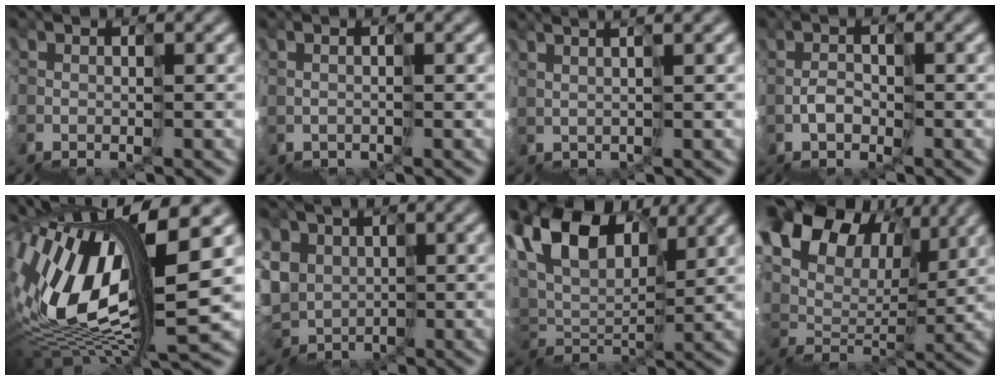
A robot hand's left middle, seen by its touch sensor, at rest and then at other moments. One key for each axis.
{"total": 1.9, "fx": 0.7, "fy": -1.4, "fz": -1.2, "tx": 0.025, "ty": 0.016, "tz": 0.008}
{"total": 4.5, "fx": 4.2, "fy": -1.5, "fz": 0.2, "tx": 0.032, "ty": 0.056, "tz": 0.062}
{"total": 1.6, "fx": 0.5, "fy": -0.9, "fz": -1.3, "tx": 0.022, "ty": 0.032, "tz": 0.000}
{"total": 7.7, "fx": 4.4, "fy": 1.7, "fz": 6.1, "tx": -0.148, "ty": 0.035, "tz": 0.072}
{"total": 3.5, "fx": 1.9, "fy": 1.4, "fz": -2.6, "tx": 0.034, "ty": 0.034, "tz": 0.011}
{"total": 6.6, "fx": 6.1, "fy": 2.2, "fz": 0.8, "tx": -0.025, "ty": 0.052, "tz": 0.097}
{"total": 10.3, "fx": 8.0, "fy": 5.6, "fz": 3.1, "tx": -0.084, "ty": 0.072, "tz": 0.134}